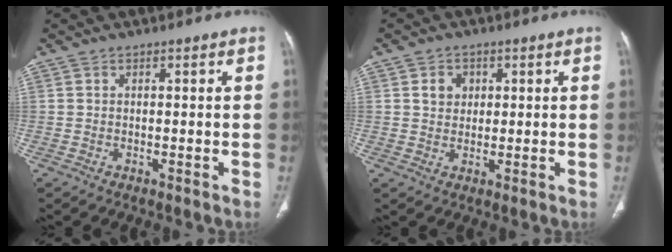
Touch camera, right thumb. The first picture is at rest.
{"total": 3.5, "force": [1.1, 3.0, 1.5], "torque": [-0.007, -0.003, 0.019]}